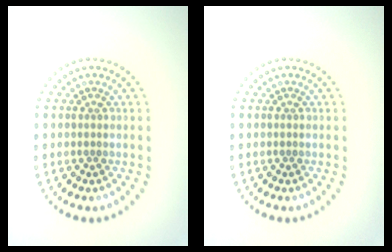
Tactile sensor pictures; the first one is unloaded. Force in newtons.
{"total": 0.0}